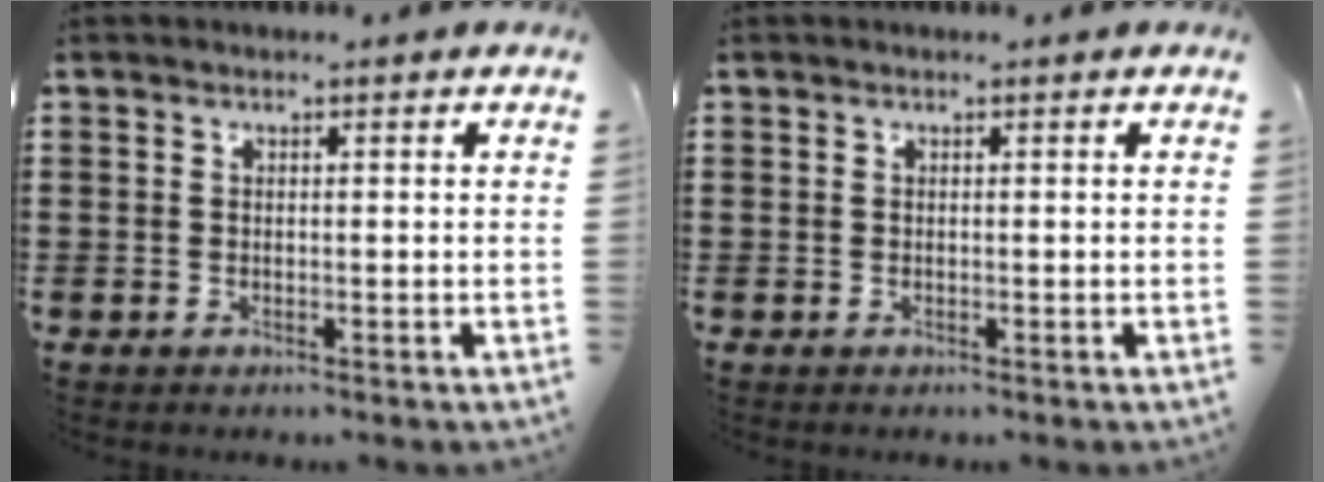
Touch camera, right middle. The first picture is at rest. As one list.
[{"total": 0.0}]